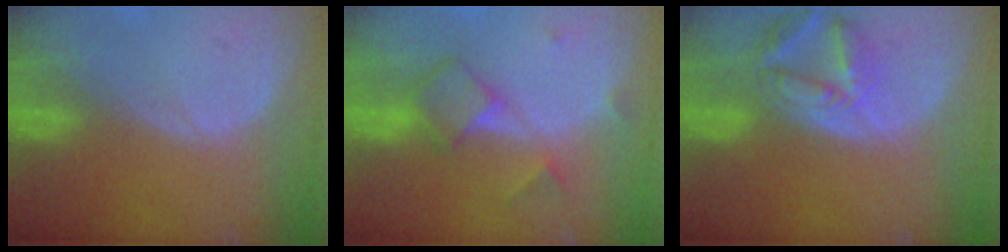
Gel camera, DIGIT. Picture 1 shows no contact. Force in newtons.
{"total": 5.3, "press": 5.3, "slide": 0.8}
{"total": 7.6, "press": 6.8, "slide": 3.4}